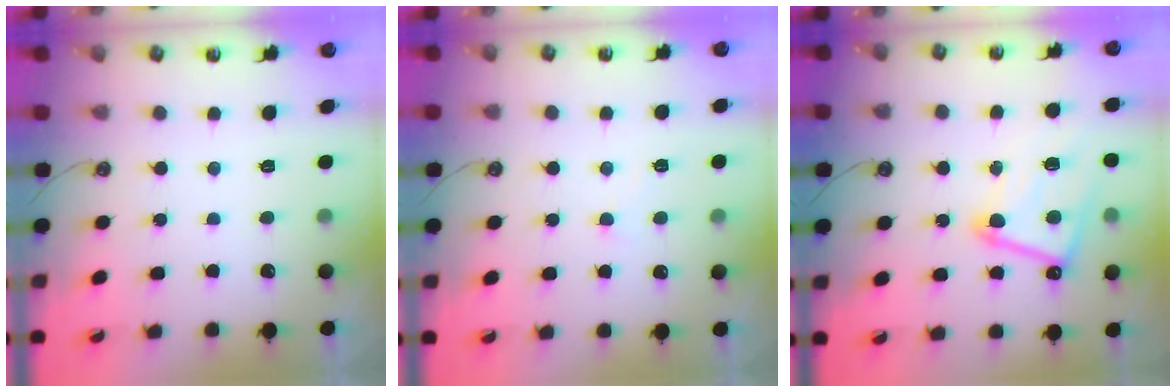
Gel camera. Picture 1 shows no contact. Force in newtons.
{"total": 0.5, "press": 0.0, "slide": 0.5}
{"total": 11.1, "press": 11.0, "slide": 0.8}